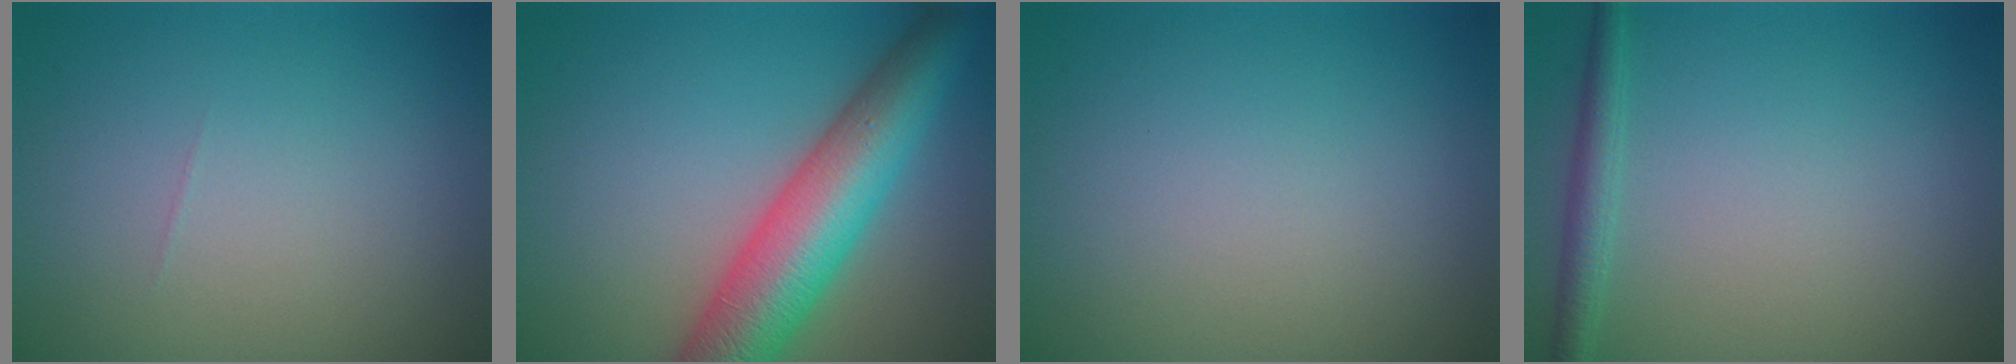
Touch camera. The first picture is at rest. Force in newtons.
{"total": 9.3, "press": 9.3, "slide": 0.3}
{"total": 0.0}
{"total": 1.9, "press": 1.9, "slide": 0.1}